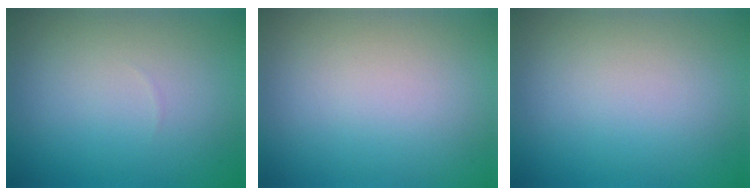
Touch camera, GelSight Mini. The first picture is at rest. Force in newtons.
{"total": 0.0}
{"total": 0.0}